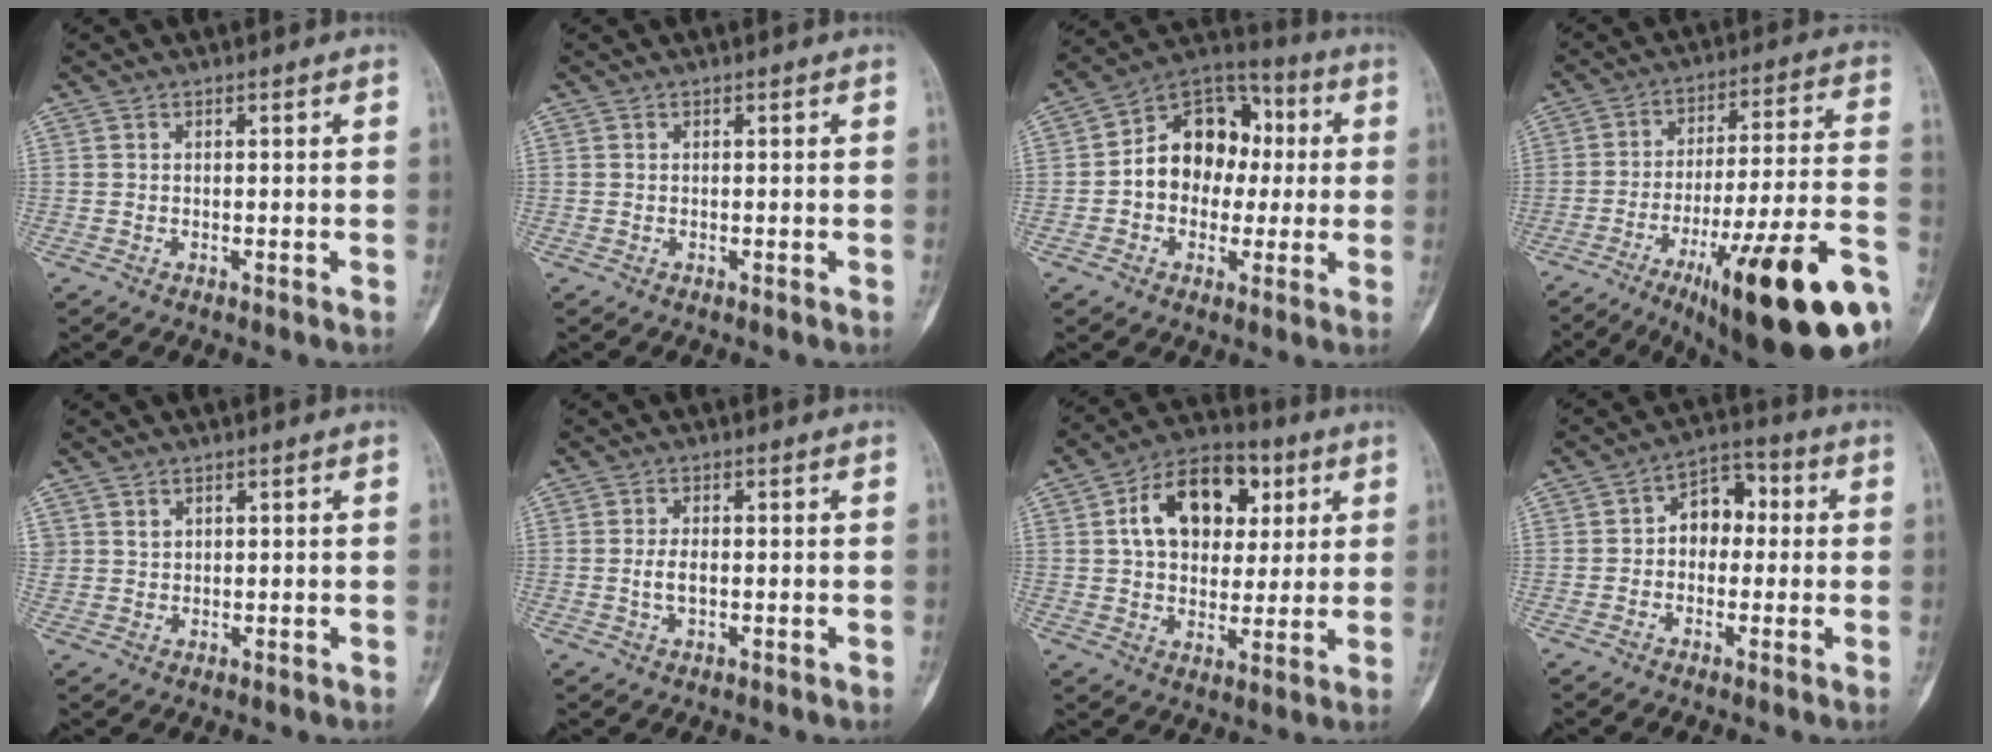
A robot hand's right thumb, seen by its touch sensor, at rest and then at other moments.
{"total": 0.0}
{"total": 14.6, "force": [0.3, 11.5, 8.9], "torque": [-0.092, 0.038, -0.007]}
{"total": 28.2, "force": [-14.0, 5.7, 23.8], "torque": [-0.294, 0.053, -0.207]}
{"total": 1.4, "force": [0.8, 1.1, 0.2], "torque": [0.007, -0.005, 0.014]}
{"total": 2.9, "force": [-0.3, 1.4, 2.5], "torque": [-0.044, 0.003, -0.008]}
{"total": 16.1, "force": [4.7, 11.0, 10.8], "torque": [-0.138, 0.006, 0.072]}
{"total": 7.8, "force": [0.4, 5.6, 5.4], "torque": [-0.048, 0.031, -0.007]}